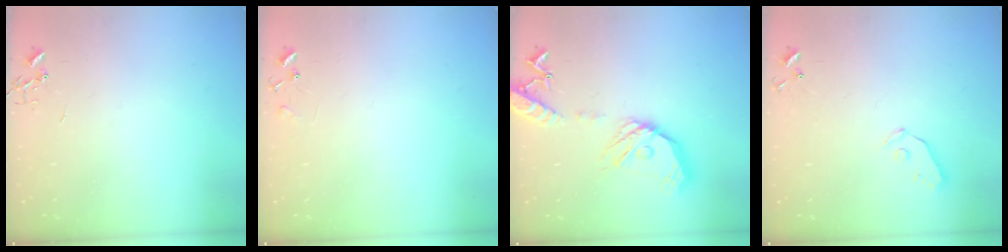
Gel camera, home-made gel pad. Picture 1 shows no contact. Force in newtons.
{"total": 6.4, "press": 6.4, "slide": 0.4}
{"total": 17.9, "press": 17.7, "slide": 2.6}
{"total": 4.7, "press": 4.6, "slide": 0.7}